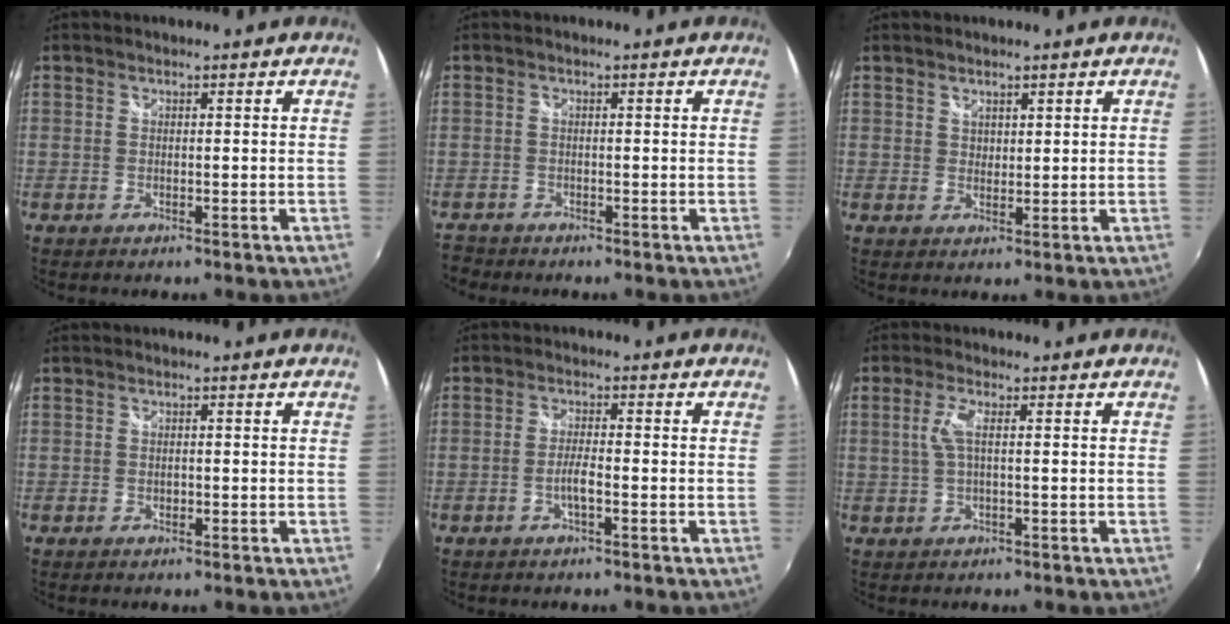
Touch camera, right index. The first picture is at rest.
{"total": 2.7, "force": [-2.3, 1.4, 0.0], "torque": [-0.008, -0.003, -0.047]}
{"total": 1.8, "force": [1.4, 1.1, 0.4], "torque": [0.003, 0.002, 0.024]}
{"total": 0.6, "force": [-0.2, 0.6, 0.2], "torque": [-0.003, -0.001, -0.003]}
{"total": 2.7, "force": [-1.2, 0.3, 2.5], "torque": [-0.050, -0.001, -0.023]}
{"total": 3.2, "force": [0.2, 0.4, 3.1], "torque": [-0.067, 0.001, 0.008]}